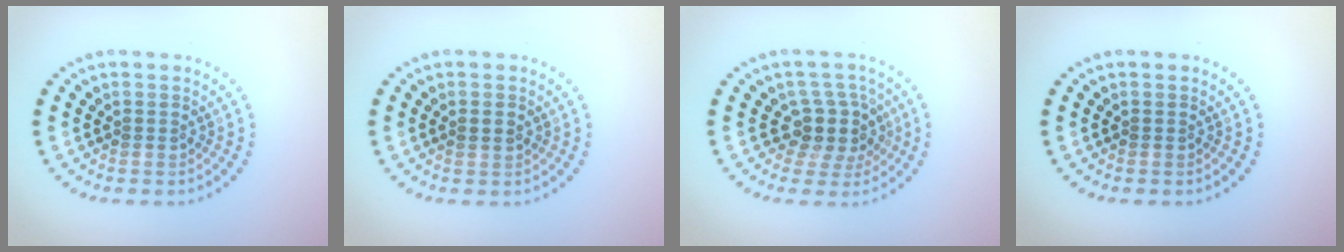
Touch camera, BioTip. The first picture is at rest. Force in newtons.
{"total": 1.3, "press": 1.3, "slide": 0.1}
{"total": 3.5, "press": 2.9, "slide": 2.0}
{"total": 0.0}